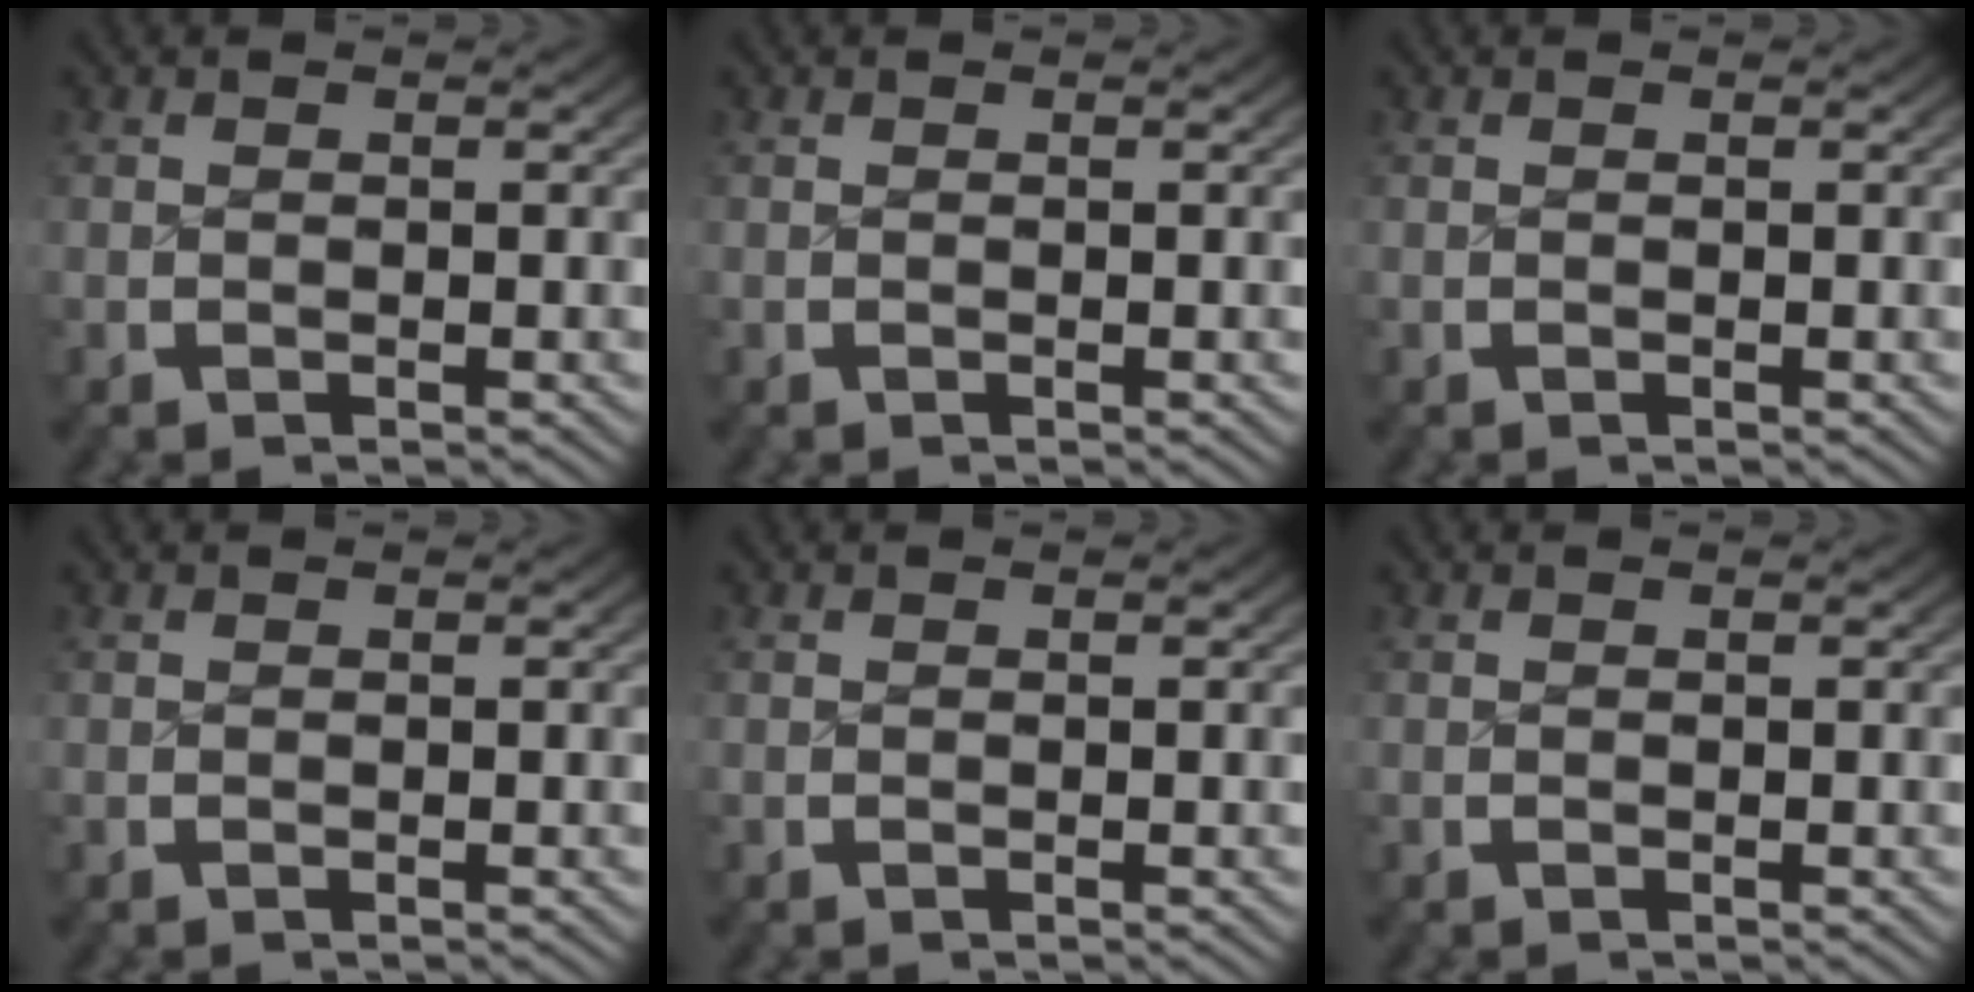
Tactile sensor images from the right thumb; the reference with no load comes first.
{"total": 0.0}
{"total": 0.0}
{"total": 0.0}
{"total": 0.0}
{"total": 0.0}